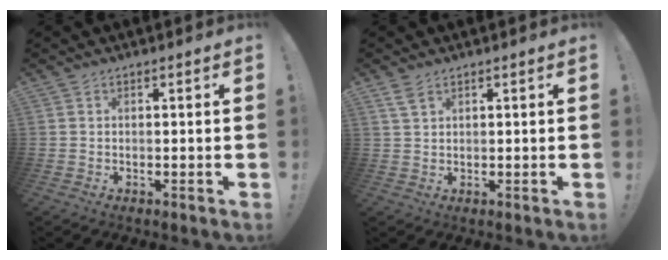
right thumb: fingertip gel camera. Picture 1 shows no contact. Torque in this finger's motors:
{"motor_torque": [0.01, 0.01, 0.12, -0.11, -0.03]}